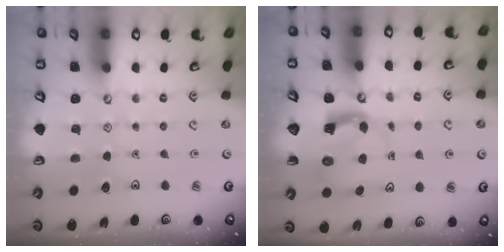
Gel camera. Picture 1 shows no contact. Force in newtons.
{"total": 4.0, "press": 3.9, "slide": 0.6}